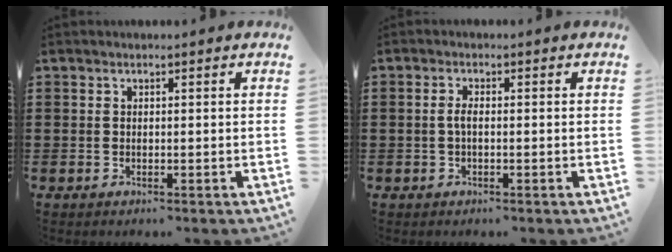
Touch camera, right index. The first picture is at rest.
{"total": 1.8, "force": [-0.4, 0.5, 1.7], "torque": [-0.046, -0.005, -0.012]}